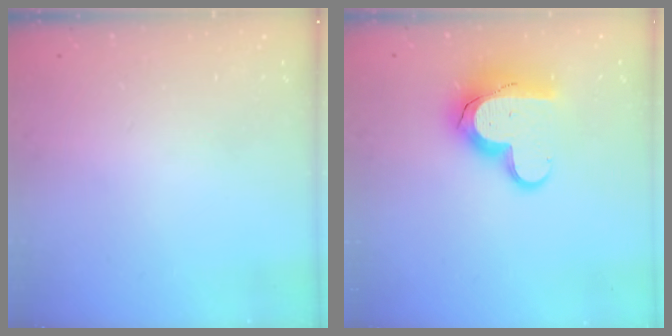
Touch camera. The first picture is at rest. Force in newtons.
{"total": 14.1, "press": 14.0, "slide": 1.2}